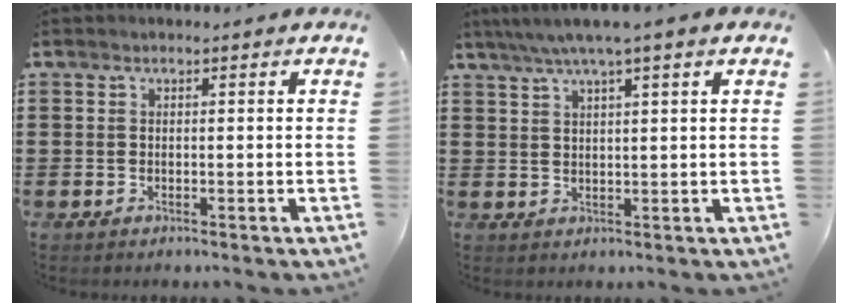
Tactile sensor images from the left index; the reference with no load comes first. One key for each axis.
{"total": 4.0, "fx": 2.5, "fy": -0.1, "fz": 3.1, "tx": -0.065, "ty": -0.001, "tz": 0.043}